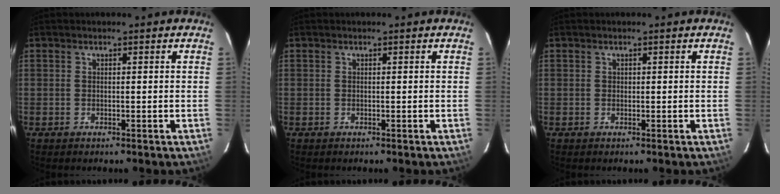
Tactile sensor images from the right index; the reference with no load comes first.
{"total": 0.0}
{"total": 0.0}